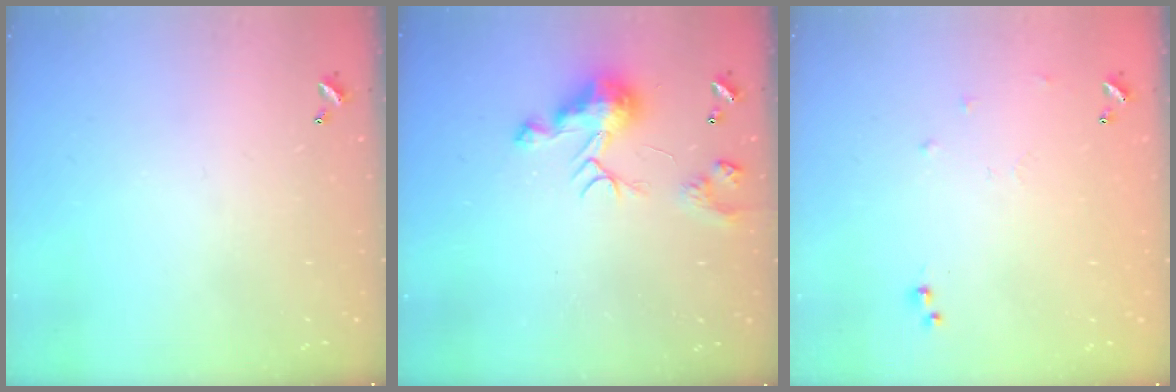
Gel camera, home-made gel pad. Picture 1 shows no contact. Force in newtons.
{"total": 9.2, "press": 9.2, "slide": 0.5}
{"total": 6.3, "press": 6.3, "slide": 0.7}